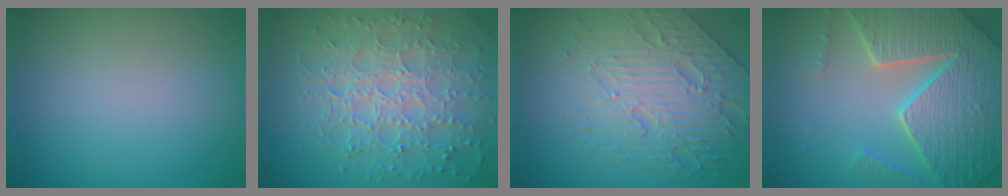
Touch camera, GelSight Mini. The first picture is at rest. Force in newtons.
{"total": 7.7, "press": 5.7, "slide": 5.2}
{"total": 7.3, "press": 5.5, "slide": 4.8}
{"total": 7.4, "press": 7.2, "slide": 1.9}